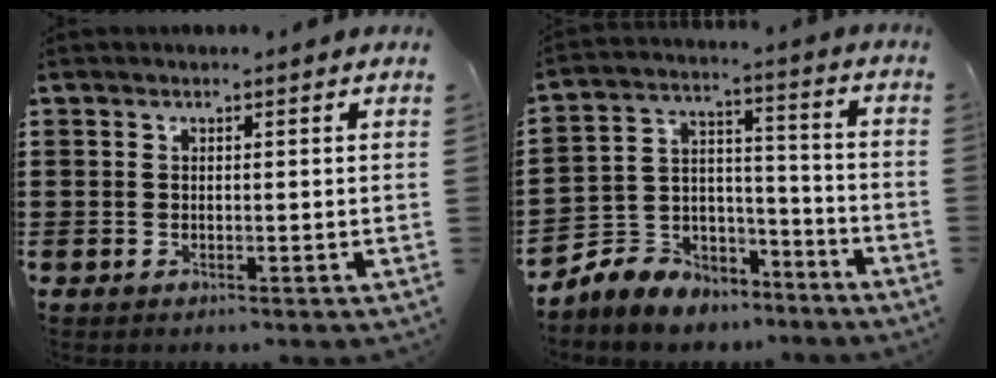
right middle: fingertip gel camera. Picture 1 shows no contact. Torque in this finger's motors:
{"motor_torque": [2.14, 0.00, 0.15, 0.10]}